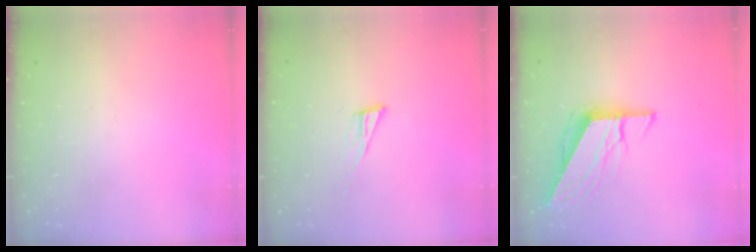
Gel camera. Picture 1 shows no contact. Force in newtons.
{"total": 7.0, "press": 6.9, "slide": 0.9}
{"total": 9.4, "press": 9.4, "slide": 1.0}